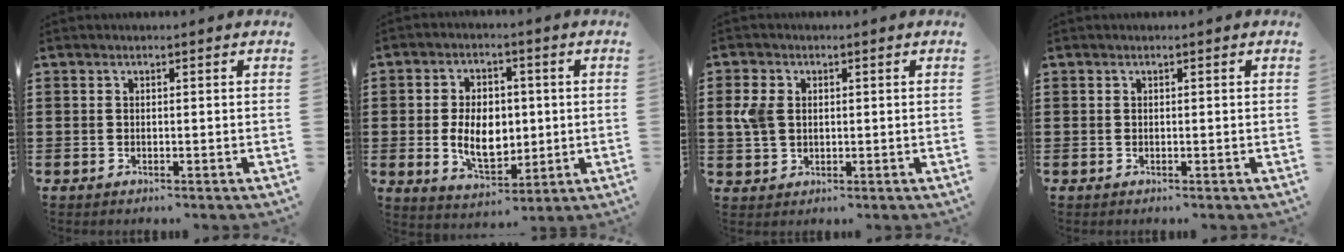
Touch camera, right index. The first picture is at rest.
{"total": 8.3, "force": [-0.2, 5.4, 6.3], "torque": [-0.125, 0.001, -0.010]}
{"total": 4.2, "force": [0.7, 3.0, 2.8], "torque": [-0.086, 0.002, 0.005]}
{"total": 0.0}